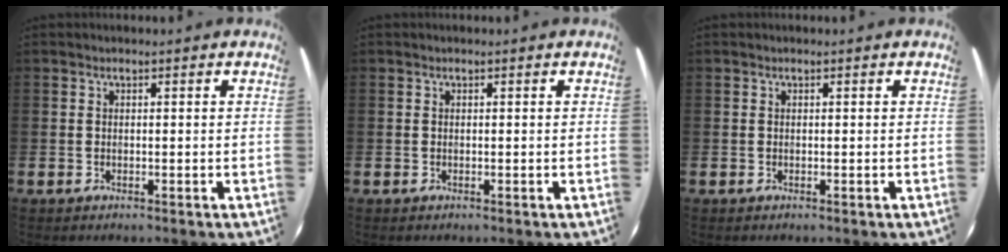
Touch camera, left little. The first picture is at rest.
{"total": 0.0}
{"total": 0.0}